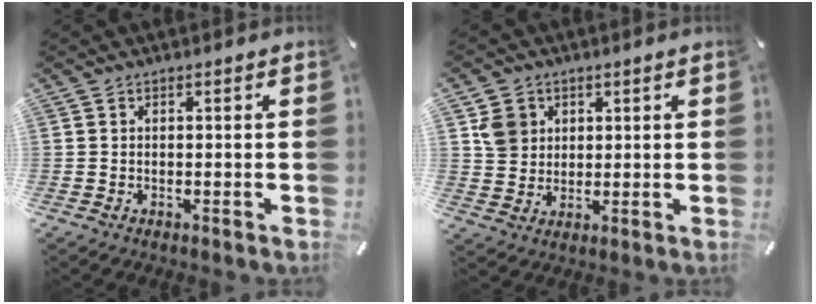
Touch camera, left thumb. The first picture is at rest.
{"total": 5.6, "force": [2.0, 5.2, 1.0], "torque": [-0.021, 0.004, 0.038]}